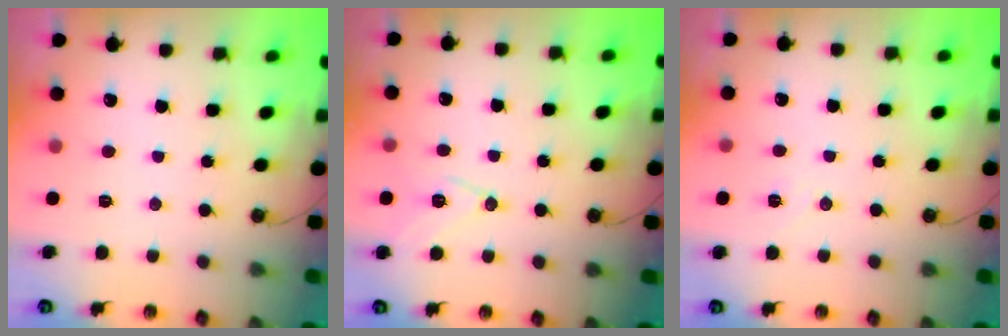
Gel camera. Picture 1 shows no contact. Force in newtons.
{"total": 10.2, "press": 9.6, "slide": 3.3}
{"total": 5.3, "press": 3.8, "slide": 3.7}